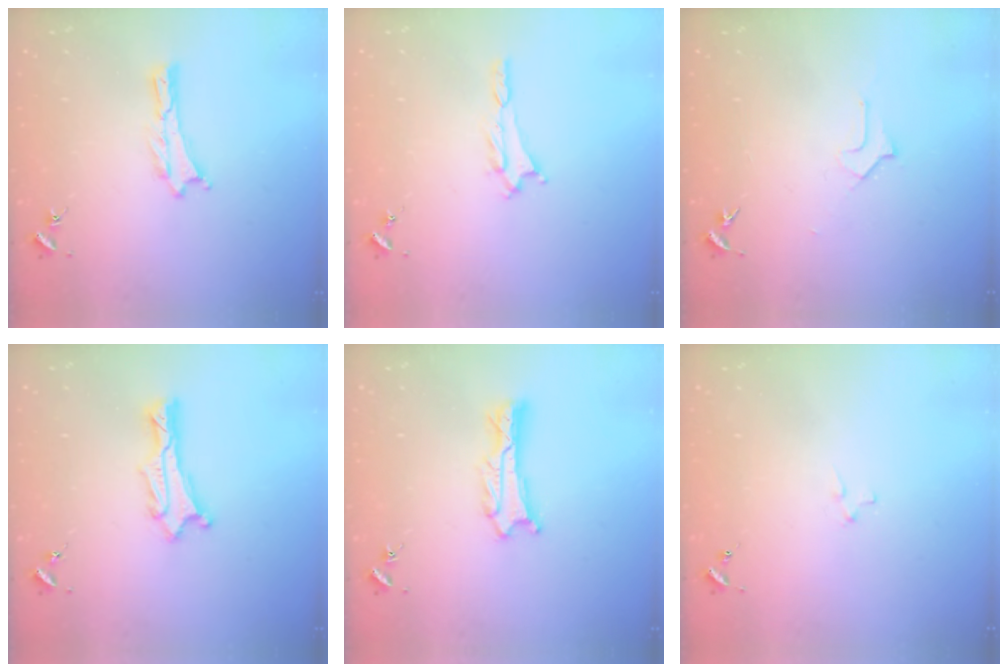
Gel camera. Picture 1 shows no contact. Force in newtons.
{"total": 1.2, "press": 1.2, "slide": 0.2}
{"total": 1.6, "press": 1.6, "slide": 0.1}
{"total": 1.3, "press": 1.2, "slide": 0.1}
{"total": 1.2, "press": 1.2, "slide": 0.1}
{"total": 2.0, "press": 2.0, "slide": 0.2}